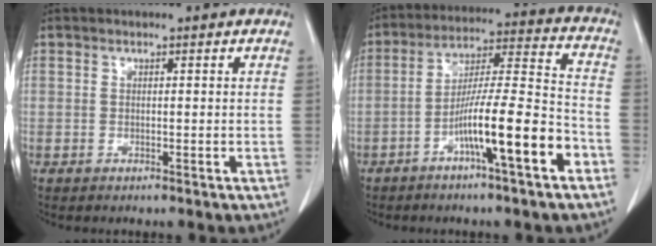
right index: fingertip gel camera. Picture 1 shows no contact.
{"total": 14.0, "force": [-6.3, 0.7, 12.5], "torque": [-0.213, 0.007, -0.106]}